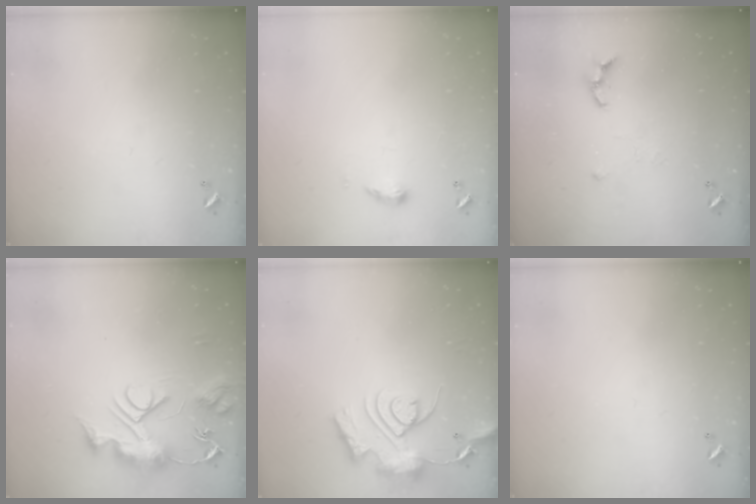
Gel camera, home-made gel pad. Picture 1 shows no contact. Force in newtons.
{"total": 4.7, "press": 4.6, "slide": 0.4}
{"total": 6.7, "press": 6.7, "slide": 0.5}
{"total": 10.7, "press": 10.7, "slide": 1.1}
{"total": 14.9, "press": 14.8, "slide": 1.6}
{"total": 0.0}